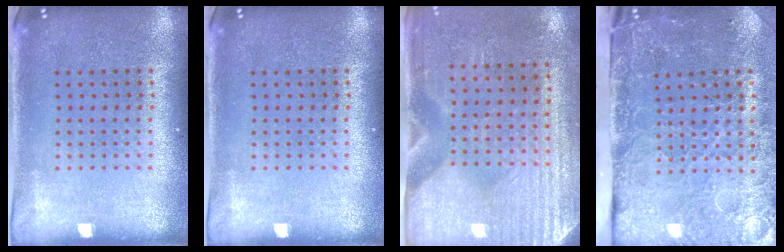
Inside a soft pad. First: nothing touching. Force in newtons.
{"total": 0.0}
{"total": 3.0, "press": 2.7, "slide": 1.5}
{"total": 4.7, "press": 3.6, "slide": 3.0}